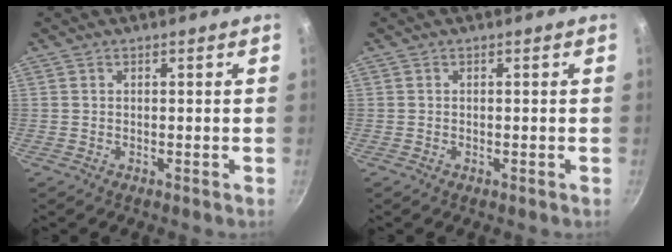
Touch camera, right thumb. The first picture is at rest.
{"total": 0.0}